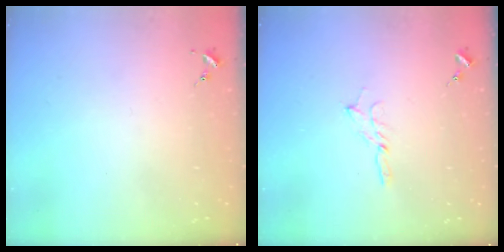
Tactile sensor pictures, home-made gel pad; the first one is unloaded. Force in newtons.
{"total": 2.7, "press": 2.7, "slide": 0.3}